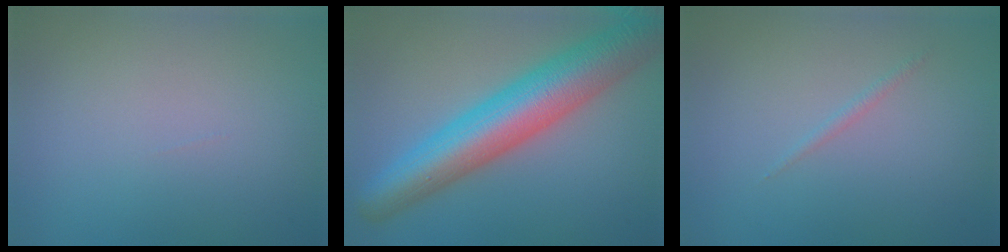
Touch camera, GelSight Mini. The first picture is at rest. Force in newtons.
{"total": 9.7, "press": 9.7, "slide": 0.3}
{"total": 0.6, "press": 0.6, "slide": 0.0}